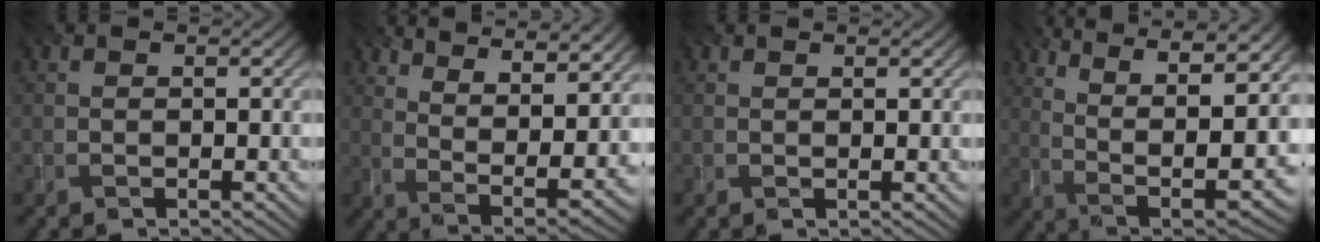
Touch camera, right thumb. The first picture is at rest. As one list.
[{"total": 13.5, "force": [8.6, 4.3, 9.5], "torque": [-0.165, 0.007, 0.126]}, {"total": 0.8, "force": [0.6, 0.1, 0.5], "torque": [-0.010, 0.000, 0.014]}, {"total": 15.1, "force": [5.6, 6.1, 12.6], "torque": [-0.221, 0.024, 0.101]}]